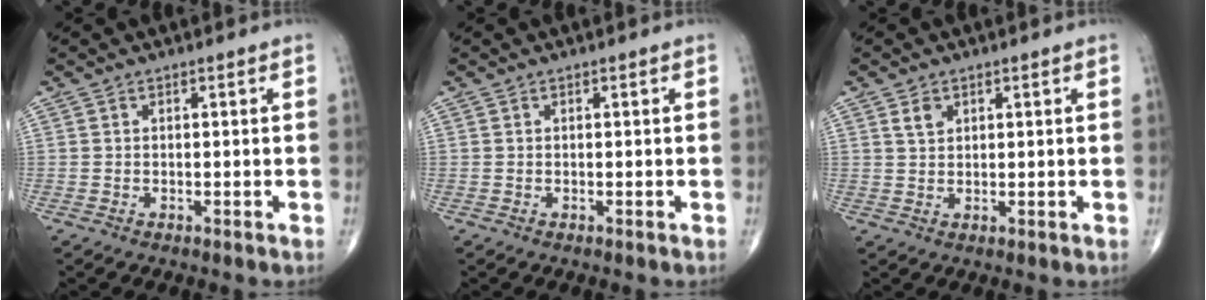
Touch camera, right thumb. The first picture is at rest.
{"total": 0.0}
{"total": 2.4, "force": [1.4, 1.6, 1.2], "torque": [-0.016, -0.006, 0.028]}